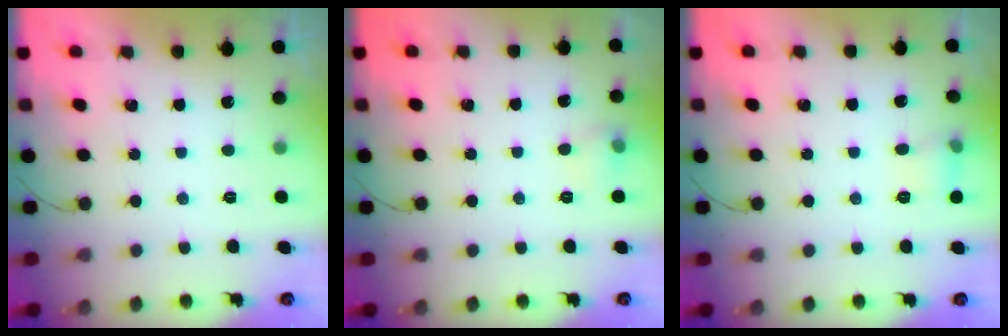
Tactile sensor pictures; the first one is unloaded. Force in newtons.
{"total": 5.8, "press": 5.6, "slide": 1.4}
{"total": 7.0, "press": 6.7, "slide": 1.9}